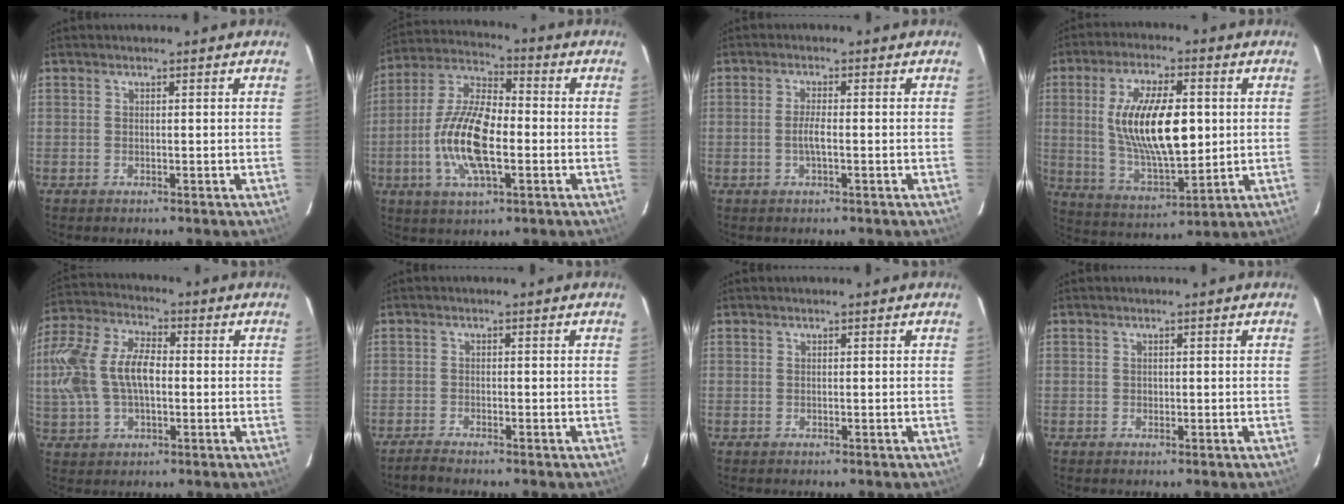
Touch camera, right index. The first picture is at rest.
{"total": 14.9, "force": [-3.2, 5.9, 13.3], "torque": [-0.274, 0.002, -0.066]}
{"total": 2.7, "force": [-0.7, 0.4, 2.5], "torque": [-0.049, 0.000, -0.014]}
{"total": 17.2, "force": [2.0, 6.8, 15.6], "torque": [-0.290, -0.002, 0.048]}
{"total": 16.5, "force": [-0.1, 10.0, 13.1], "torque": [-0.292, 0.023, 0.000]}
{"total": 2.1, "force": [-2.0, 0.1, 0.7], "torque": [-0.027, -0.004, -0.038]}
{"total": 0.0}
{"total": 0.6, "force": [-0.1, 0.6, 0.1], "torque": [0.003, 0.001, -0.001]}